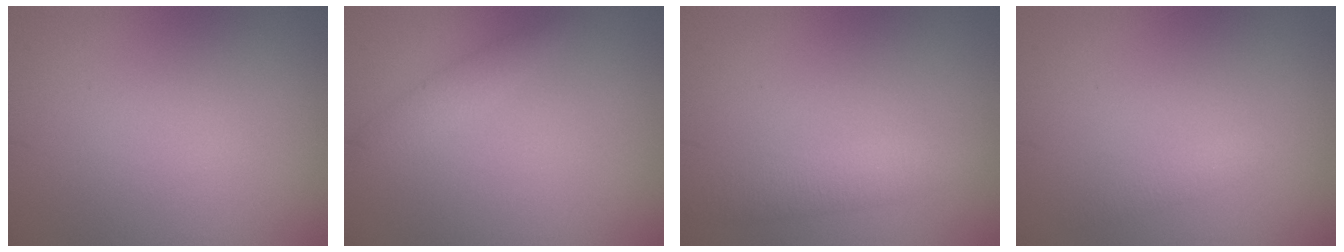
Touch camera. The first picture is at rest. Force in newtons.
{"total": 1.3, "press": 1.3, "slide": 0.0}
{"total": 2.5, "press": 2.5, "slide": 0.1}
{"total": 1.2, "press": 1.2, "slide": 0.1}